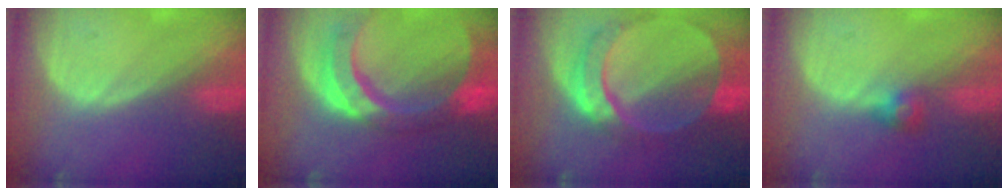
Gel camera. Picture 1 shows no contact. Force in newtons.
{"total": 11.5, "press": 9.8, "slide": 6.1}
{"total": 10.5, "press": 8.9, "slide": 5.7}
{"total": 2.6, "press": 2.5, "slide": 0.7}